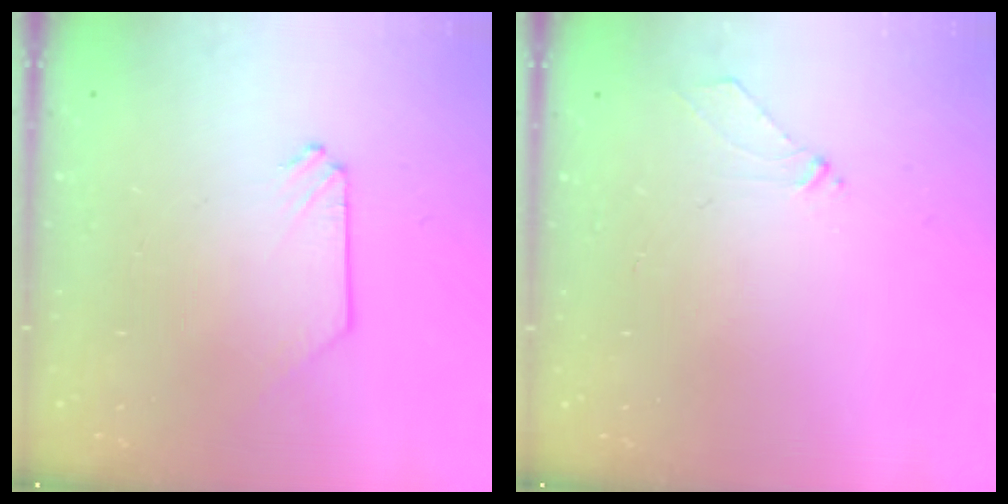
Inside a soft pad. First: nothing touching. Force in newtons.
{"total": 3.6, "press": 3.5, "slide": 0.7}